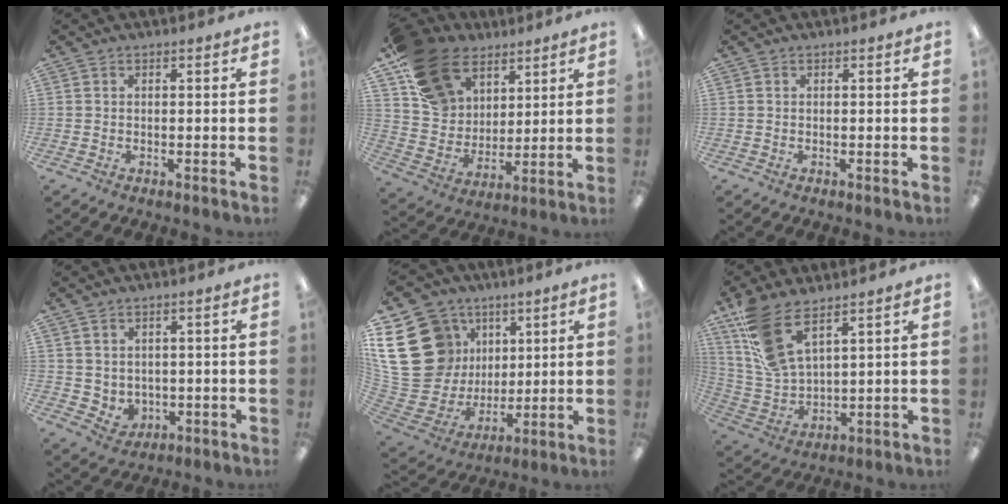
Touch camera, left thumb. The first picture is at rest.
{"total": 17.9, "force": [11.3, 11.8, 7.3], "torque": [-0.151, -0.044, 0.222]}
{"total": 0.0}
{"total": 3.1, "force": [1.6, 2.7, 0.6], "torque": [-0.019, -0.006, 0.032]}
{"total": 24.1, "force": [7.3, 19.8, 11.5], "torque": [-0.243, -0.039, 0.166]}
{"total": 13.0, "force": [8.7, 5.1, 8.3], "torque": [-0.191, -0.033, 0.163]}